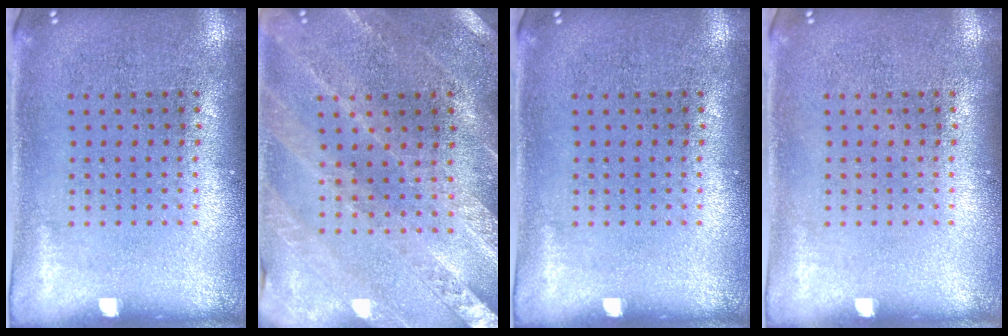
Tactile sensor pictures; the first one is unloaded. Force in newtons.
{"total": 1.0, "press": 1.0, "slide": 0.3}
{"total": 0.0}
{"total": 0.0}